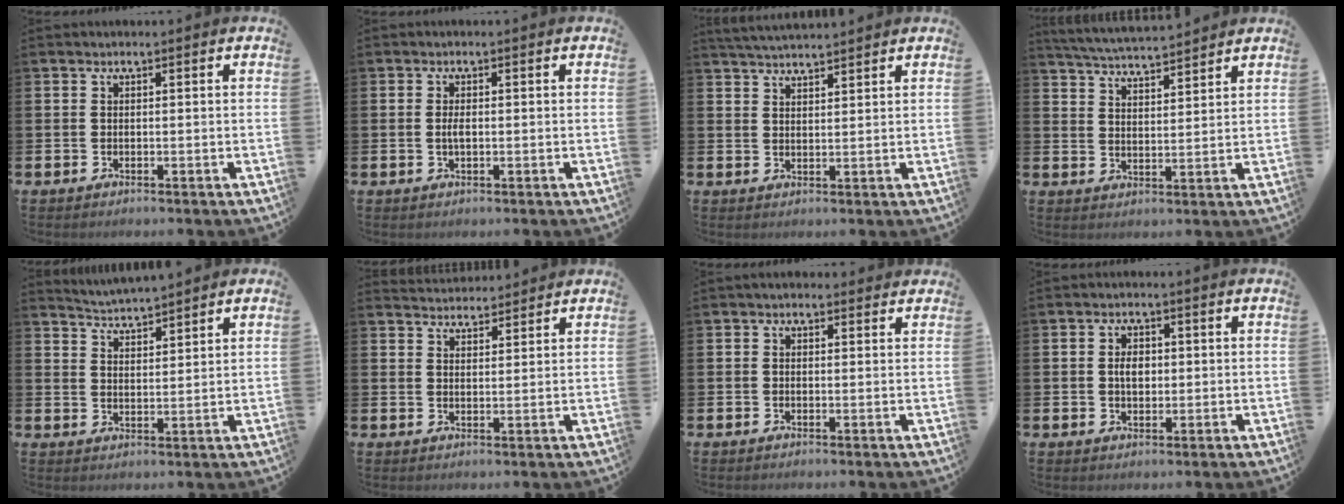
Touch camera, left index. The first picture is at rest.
{"total": 1.5, "force": [0.0, 0.6, 1.4], "torque": [-0.020, 0.000, -0.003]}
{"total": 3.7, "force": [3.7, 0.2, 0.4], "torque": [-0.010, -0.017, 0.066]}
{"total": 5.0, "force": [5.0, 0.2, 0.4], "torque": [-0.026, -0.032, 0.089]}
{"total": 3.9, "force": [3.9, -0.1, -0.3], "torque": [-0.005, -0.028, 0.070]}
{"total": 3.5, "force": [3.4, 0.7, -0.4], "torque": [0.004, -0.018, 0.061]}
{"total": 1.0, "force": [0.8, 0.6, 0.3], "torque": [0.001, 0.006, 0.011]}
{"total": 2.7, "force": [0.3, 1.8, 1.9], "torque": [-0.017, -0.001, 0.000]}